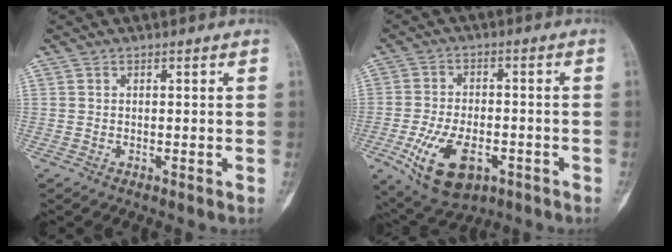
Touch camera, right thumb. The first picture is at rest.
{"total": 12.6, "force": [-4.9, 7.0, 9.3], "torque": [-0.162, 0.011, -0.070]}